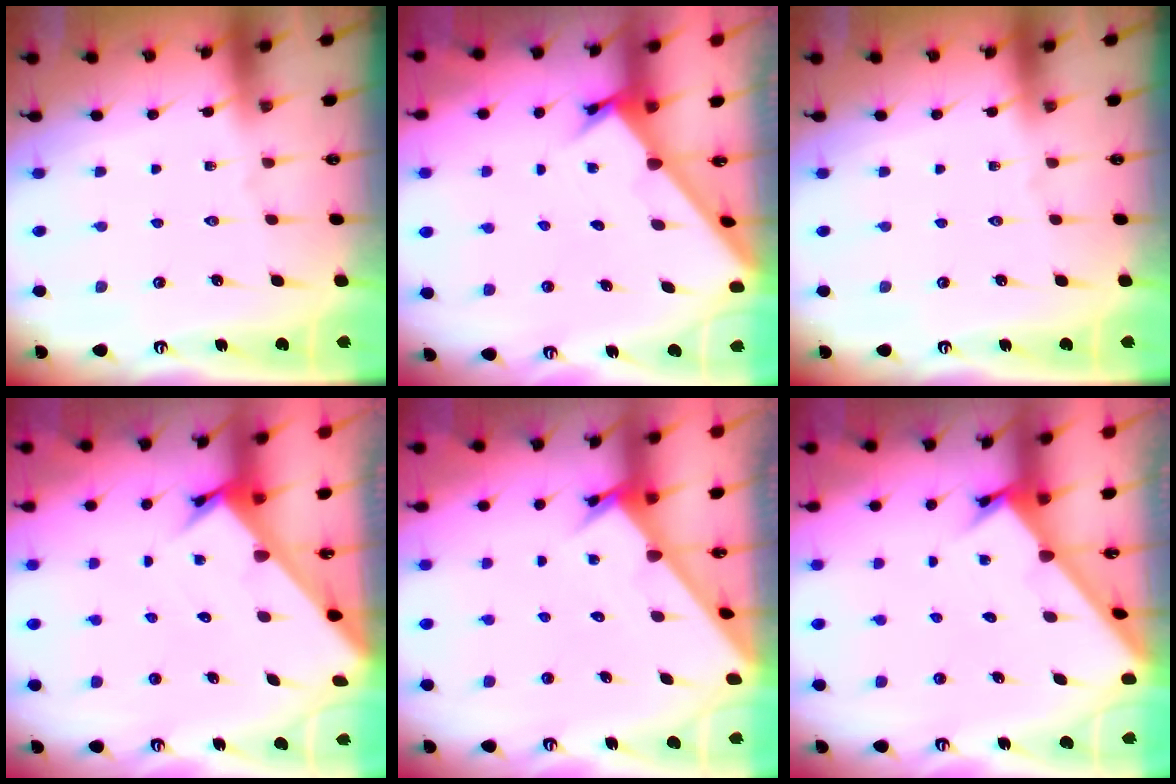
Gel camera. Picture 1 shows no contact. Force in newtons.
{"total": 2.1, "press": 2.1, "slide": 0.2}
{"total": 0.0}
{"total": 2.8, "press": 2.8, "slide": 0.2}
{"total": 2.8, "press": 2.8, "slide": 0.1}
{"total": 1.9, "press": 1.9, "slide": 0.2}